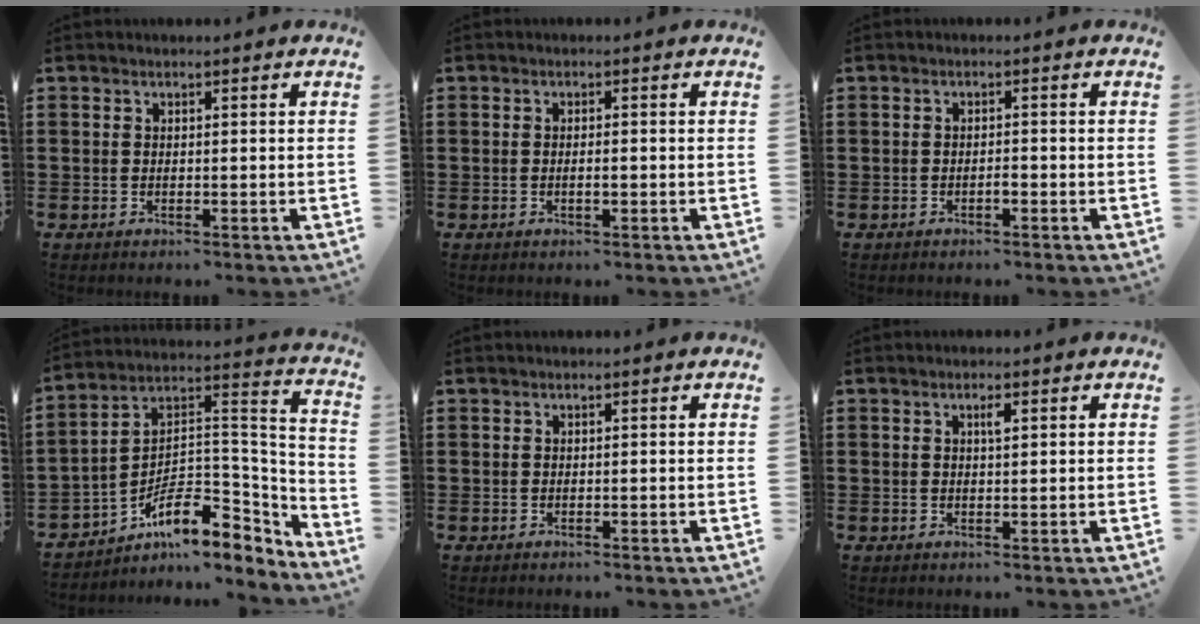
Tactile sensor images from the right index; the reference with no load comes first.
{"total": 1.4, "force": [-0.3, 0.4, 1.3], "torque": [-0.025, 0.000, -0.006]}
{"total": 1.2, "force": [-0.6, 0.4, 0.9], "torque": [-0.020, -0.003, -0.011]}
{"total": 10.2, "force": [-5.9, 5.4, 6.3], "torque": [-0.097, -0.011, -0.110]}
{"total": 0.0}
{"total": 1.5, "force": [0.6, 0.4, 1.3], "torque": [-0.019, 0.002, 0.007]}